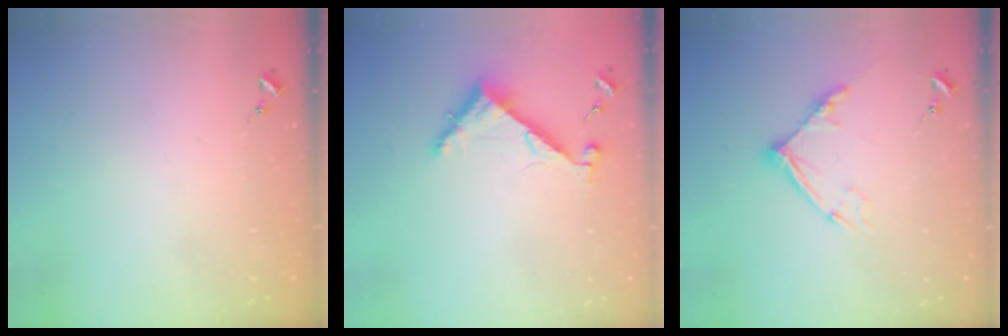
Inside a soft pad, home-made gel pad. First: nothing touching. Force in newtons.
{"total": 6.9, "press": 6.9, "slide": 0.6}
{"total": 12.8, "press": 12.7, "slide": 1.2}